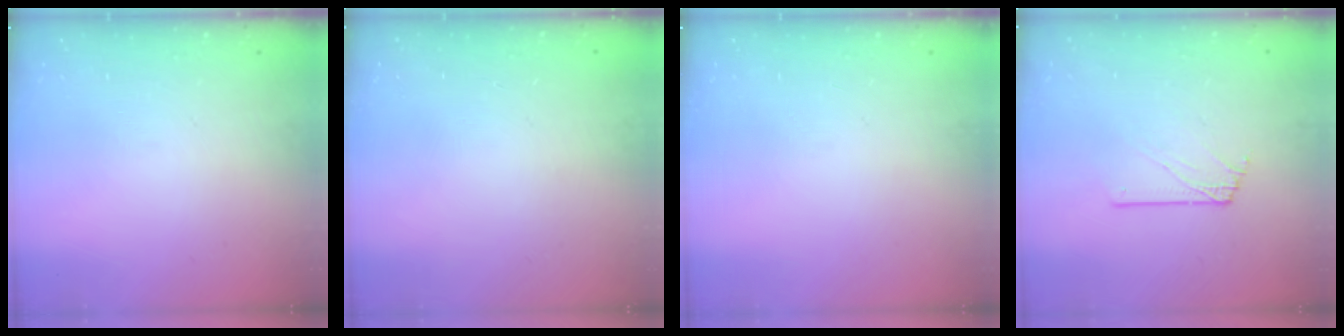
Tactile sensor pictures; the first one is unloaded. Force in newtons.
{"total": 0.0}
{"total": 0.0}
{"total": 1.6, "press": 1.6, "slide": 0.2}